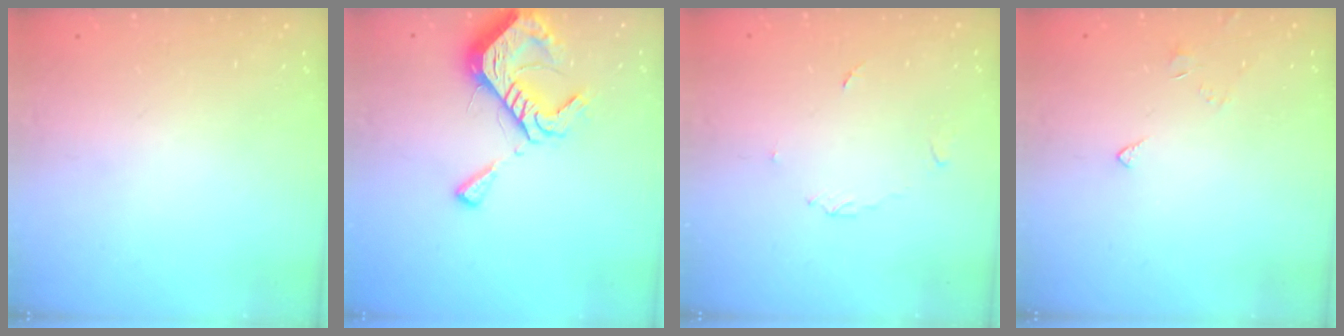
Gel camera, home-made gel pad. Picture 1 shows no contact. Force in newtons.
{"total": 12.6, "press": 12.6, "slide": 1.2}
{"total": 2.7, "press": 2.7, "slide": 0.4}
{"total": 2.5, "press": 2.4, "slide": 0.6}